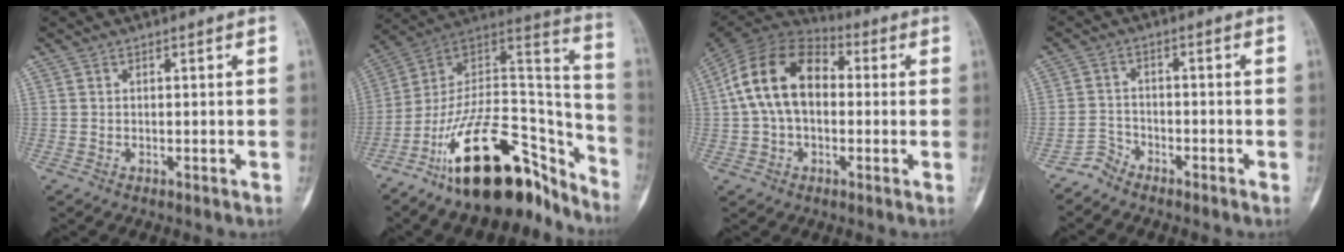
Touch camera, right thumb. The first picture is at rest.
{"total": 26.7, "force": [-18.1, 11.0, 16.2], "torque": [-0.194, 0.121, -0.303]}
{"total": 15.6, "force": [1.2, 10.3, 11.7], "torque": [-0.205, 0.037, 0.010]}
{"total": 2.9, "force": [-2.7, 0.9, -0.3], "torque": [0.012, 0.006, -0.060]}